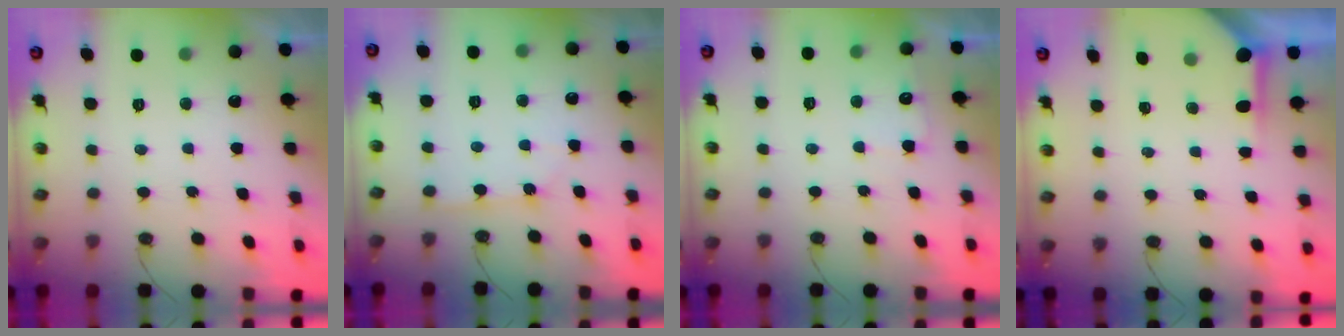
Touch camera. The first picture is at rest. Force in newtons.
{"total": 2.8, "press": 2.8, "slide": 0.3}
{"total": 6.0, "press": 5.9, "slide": 0.4}
{"total": 3.5, "press": 3.4, "slide": 0.5}